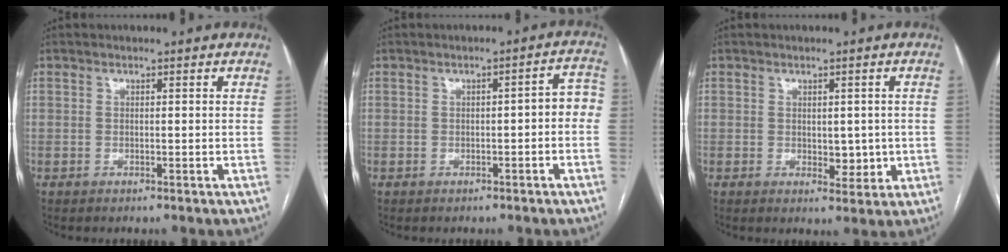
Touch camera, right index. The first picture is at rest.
{"total": 4.0, "force": [-0.7, 1.2, 3.7], "torque": [-0.037, 0.023, -0.011]}
{"total": 3.7, "force": [-0.1, 2.2, 3.0], "torque": [-0.034, -0.003, 0.007]}